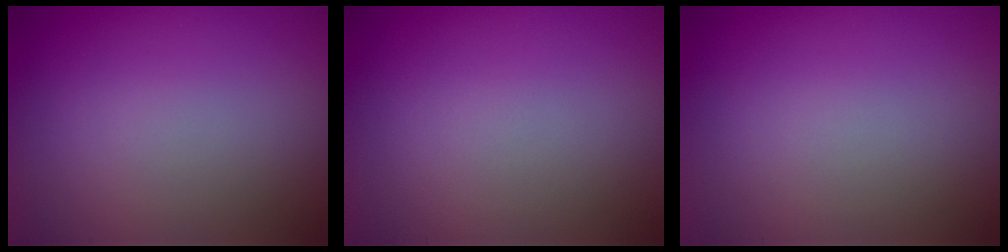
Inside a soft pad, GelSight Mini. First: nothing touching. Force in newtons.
{"total": 0.0}
{"total": 0.0}